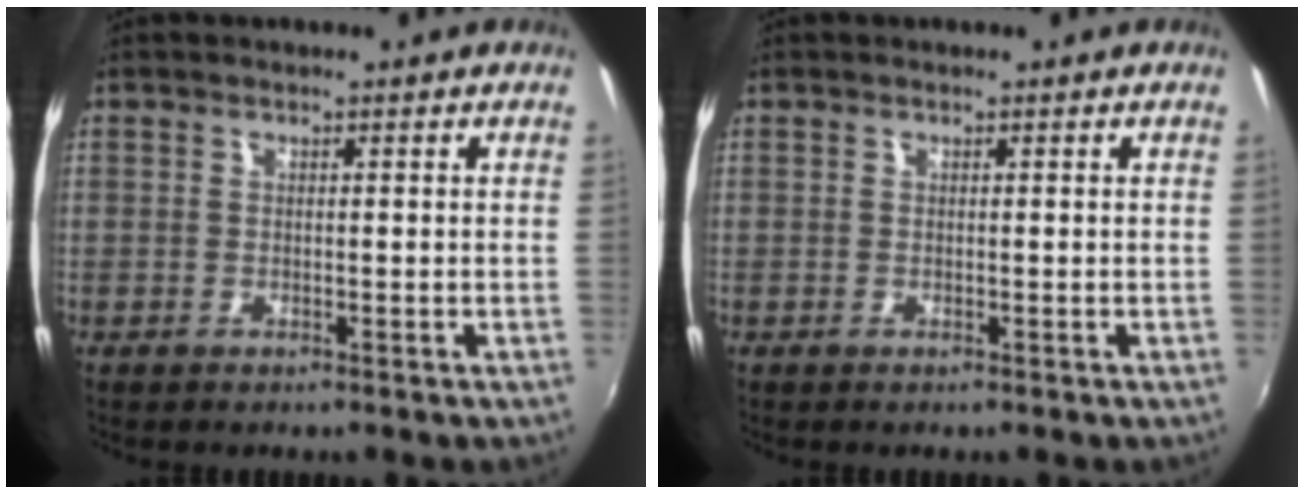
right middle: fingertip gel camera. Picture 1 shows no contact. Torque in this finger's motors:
{"motor_torque": [0.01, -0.01, -0.01, 0.01]}